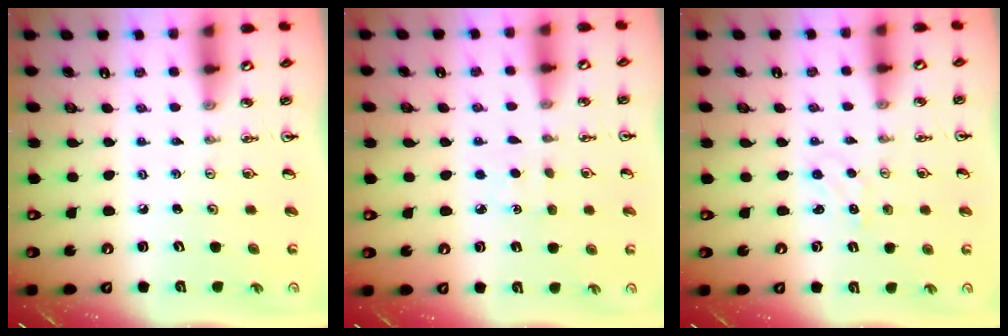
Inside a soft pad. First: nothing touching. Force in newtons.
{"total": 2.0, "press": 2.0, "slide": 0.3}
{"total": 0.9, "press": 0.8, "slide": 0.2}